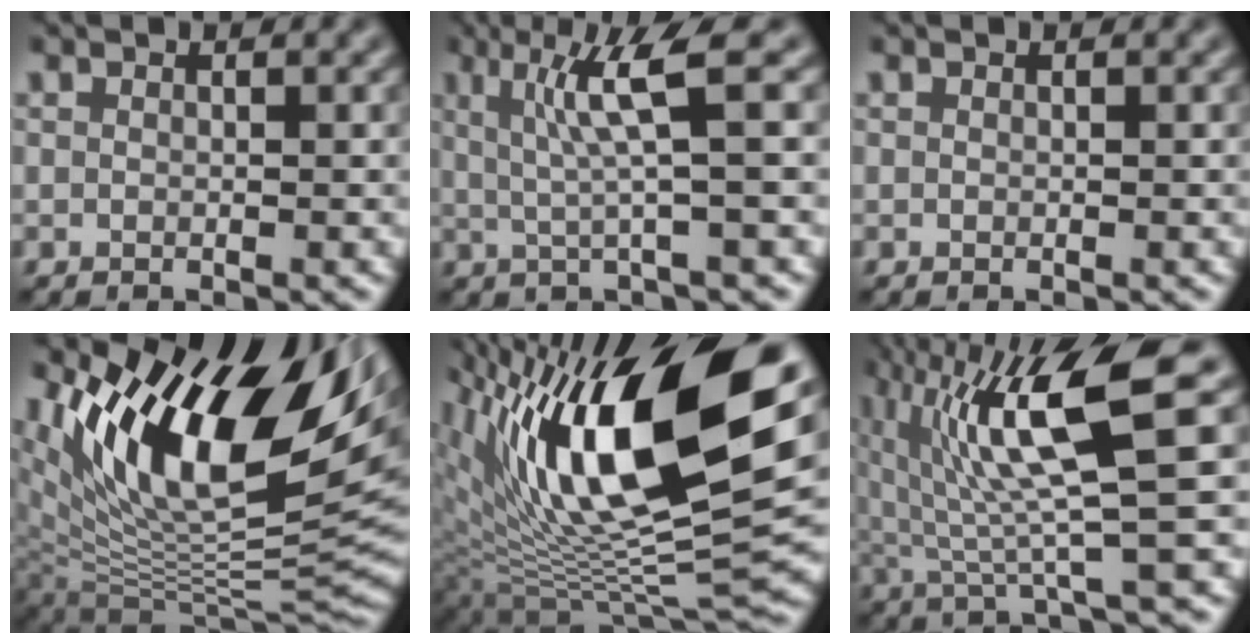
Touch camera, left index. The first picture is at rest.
{"total": 4.7, "force": [1.2, 0.4, 4.6], "torque": [-0.085, 0.002, 0.025]}
{"total": 0.0}
{"total": 15.3, "force": [6.9, 6.8, 11.8], "torque": [-0.202, 0.005, 0.123]}
{"total": 18.0, "force": [6.5, 6.5, 15.5], "torque": [-0.260, 0.012, 0.105]}
{"total": 10.0, "force": [3.0, 1.7, 9.4], "torque": [-0.150, 0.000, 0.055]}